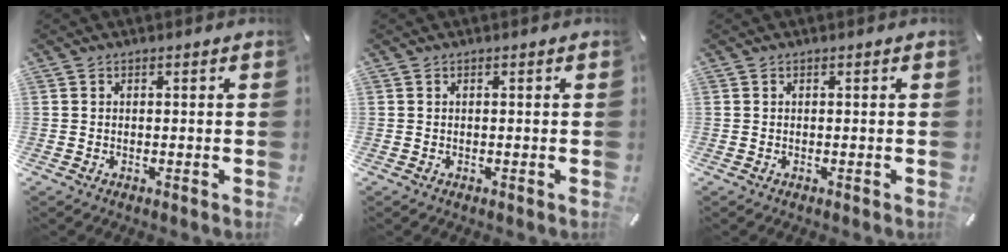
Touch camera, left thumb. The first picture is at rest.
{"total": 0.0}
{"total": 0.0}